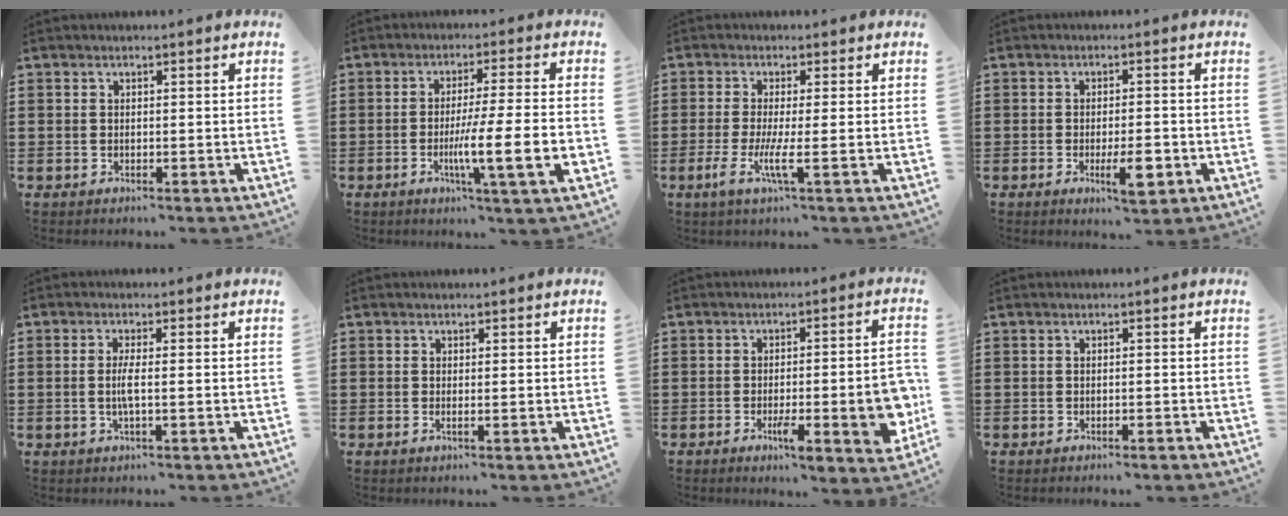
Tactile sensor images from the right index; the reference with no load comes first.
{"total": 9.9, "force": [-2.4, 0.2, 9.6], "torque": [-0.165, -0.014, -0.042]}
{"total": 5.1, "force": [-1.5, 0.2, 4.9], "torque": [-0.107, -0.019, -0.031]}
{"total": 5.4, "force": [-2.1, 1.3, 4.8], "torque": [-0.083, -0.008, -0.031]}
{"total": 2.8, "force": [-0.5, -0.1, 2.7], "torque": [-0.059, -0.009, -0.013]}
{"total": 0.6, "force": [-0.1, 0.0, 0.6], "torque": [-0.010, -0.004, -0.001]}
{"total": 10.0, "force": [-2.5, 2.2, 9.4], "torque": [-0.129, -0.014, -0.040]}
{"total": 0.5, "force": [-0.4, -0.1, 0.3], "torque": [-0.009, -0.005, -0.008]}